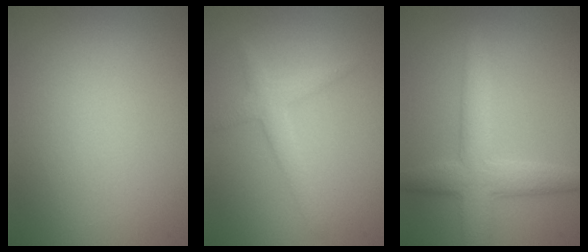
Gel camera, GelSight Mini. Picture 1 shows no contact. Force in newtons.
{"total": 2.3, "press": 2.3, "slide": 0.1}
{"total": 5.0, "press": 5.0, "slide": 0.2}